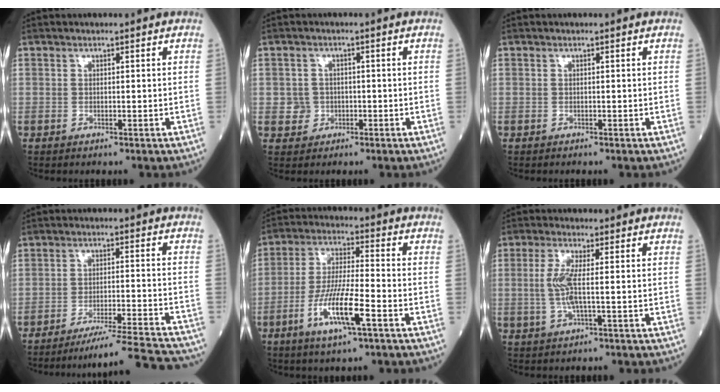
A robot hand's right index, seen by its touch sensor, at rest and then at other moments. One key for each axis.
{"total": 2.6, "fx": -0.6, "fy": 2.5, "fz": 0.2, "tx": 0.006, "ty": 0.010, "tz": -0.008}
{"total": 0.0}
{"total": 15.5, "fx": -14.8, "fy": -1.6, "fz": 4.5, "tx": -0.052, "ty": -0.017, "tz": -0.210}
{"total": 10.8, "fx": -4.5, "fy": 1.2, "fz": 9.7, "tx": -0.191, "ty": -0.012, "tz": -0.085}
{"total": 4.8, "fx": 0.0, "fy": 0.6, "fz": 4.8, "tx": -0.107, "ty": -0.001, "tz": -0.003}